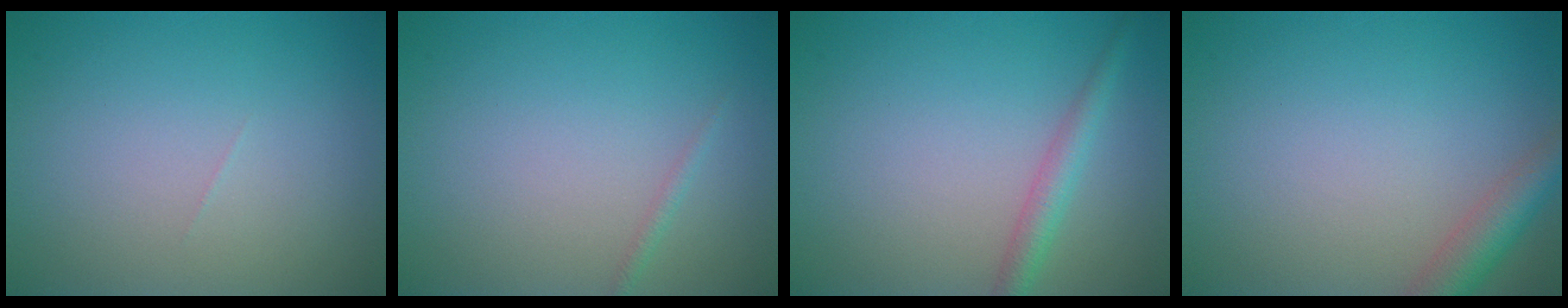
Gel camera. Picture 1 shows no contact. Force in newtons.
{"total": 0.7, "press": 0.7, "slide": 0.0}
{"total": 2.2, "press": 2.2, "slide": 0.1}
{"total": 3.2, "press": 3.2, "slide": 0.2}